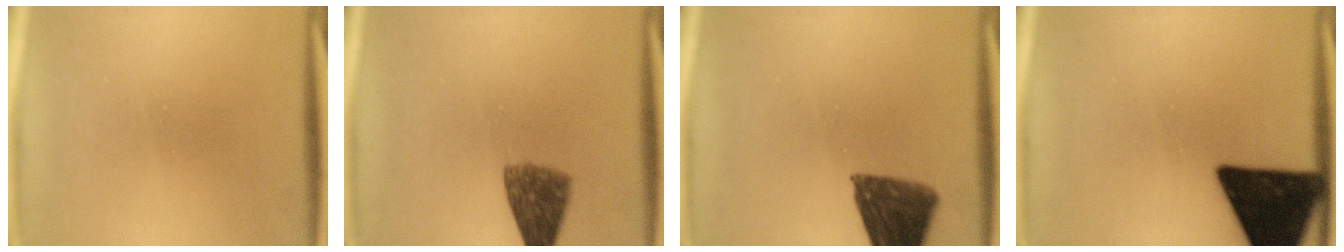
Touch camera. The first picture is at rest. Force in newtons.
{"total": 6.9}
{"total": 10.7}
{"total": 19.5}